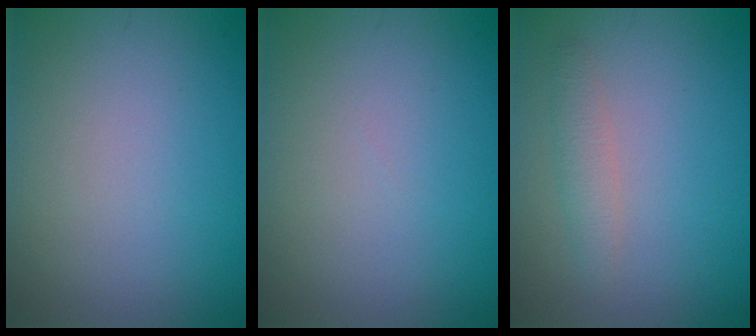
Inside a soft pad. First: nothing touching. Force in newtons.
{"total": 0.0}
{"total": 1.6, "press": 1.6, "slide": 0.0}